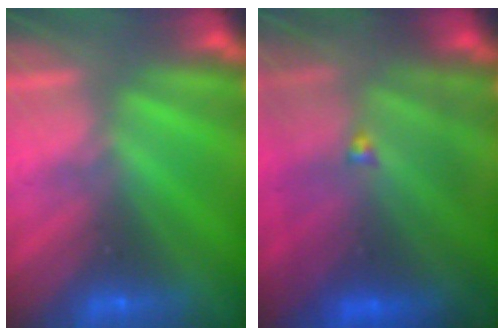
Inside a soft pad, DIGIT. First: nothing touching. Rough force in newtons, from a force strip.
{"total": 10.2}